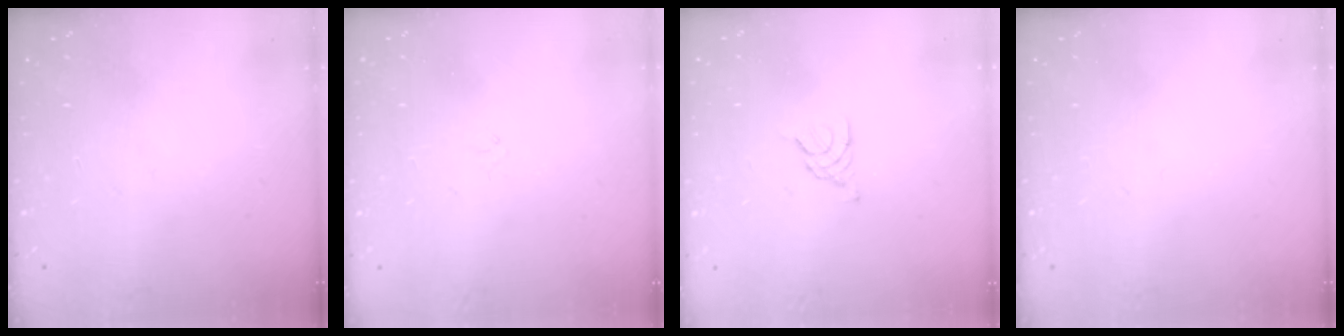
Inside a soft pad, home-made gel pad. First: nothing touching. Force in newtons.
{"total": 1.2, "press": 1.2, "slide": 0.4}
{"total": 3.2, "press": 3.1, "slide": 0.7}
{"total": 0.0}